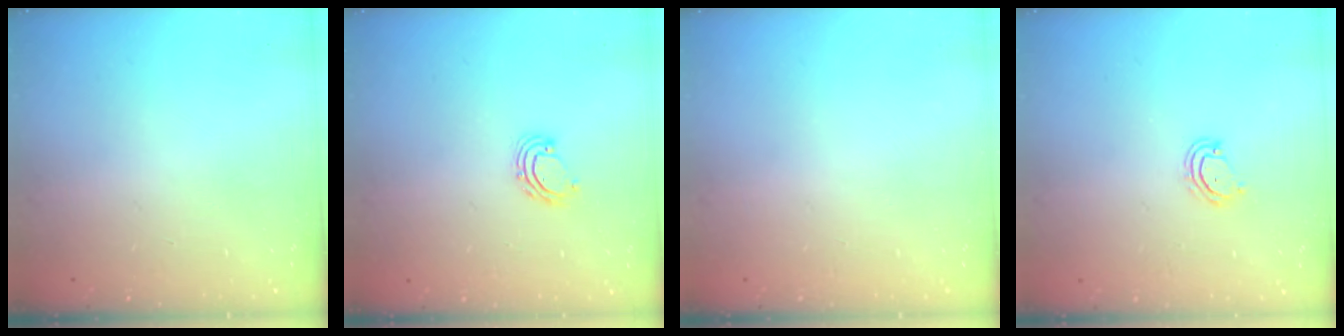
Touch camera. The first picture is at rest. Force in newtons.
{"total": 4.2, "press": 4.2, "slide": 0.3}
{"total": 0.0}
{"total": 4.7, "press": 4.6, "slide": 0.4}